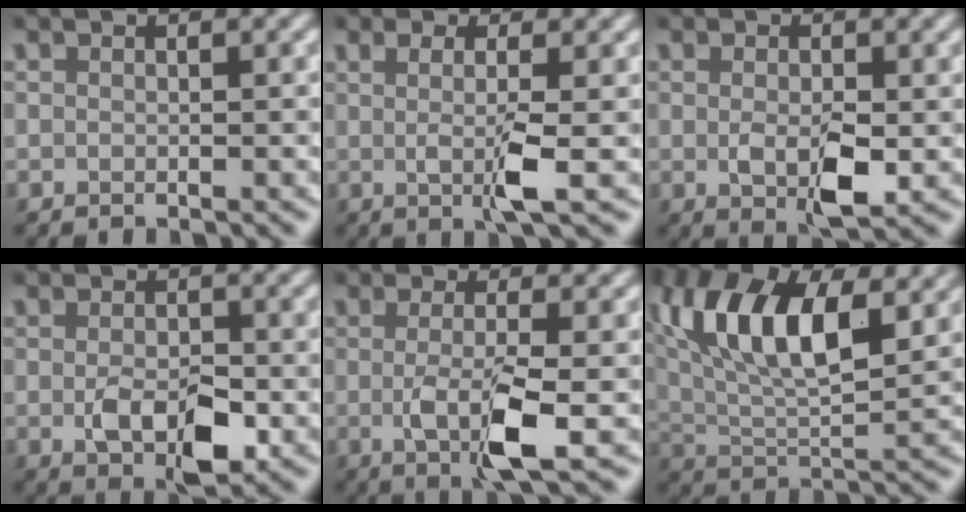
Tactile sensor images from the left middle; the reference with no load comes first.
{"total": 3.0, "force": [0.0, 0.5, 3.0], "torque": [-0.058, -0.007, 0.000]}
{"total": 3.6, "force": [-0.4, 1.8, 3.1], "torque": [-0.062, -0.009, -0.005]}
{"total": 4.3, "force": [-1.0, 2.3, 3.5], "torque": [-0.067, -0.007, -0.015]}
{"total": 4.8, "force": [-1.0, 1.1, 4.6], "torque": [-0.090, -0.013, -0.020]}
{"total": 11.4, "force": [4.0, 5.2, 9.3], "torque": [-0.168, 0.013, 0.066]}